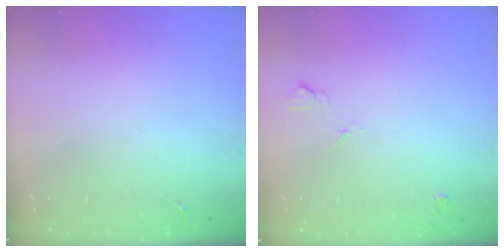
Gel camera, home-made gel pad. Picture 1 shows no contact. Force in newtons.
{"total": 3.6, "press": 3.5, "slide": 0.8}